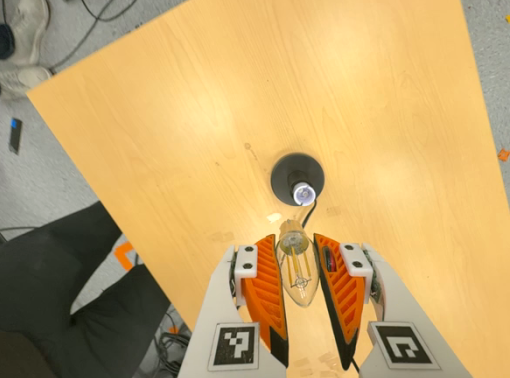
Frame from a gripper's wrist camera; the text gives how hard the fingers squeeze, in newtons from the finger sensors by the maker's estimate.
{"total": 13.9, "left": 15.2, "right": 12.7}